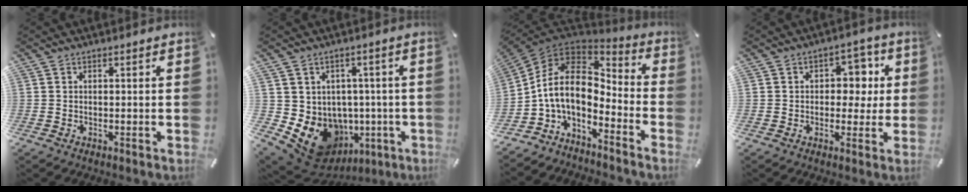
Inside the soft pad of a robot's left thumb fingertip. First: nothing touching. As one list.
[{"total": 10.0, "force": [-3.1, 8.6, 4.0], "torque": [-0.081, -0.015, -0.039]}, {"total": 12.7, "force": [-1.4, 8.0, 9.7], "torque": [-0.222, -0.003, -0.032]}, {"total": 7.2, "force": [0.8, 5.8, 4.2], "torque": [-0.046, 0.003, 0.006]}]